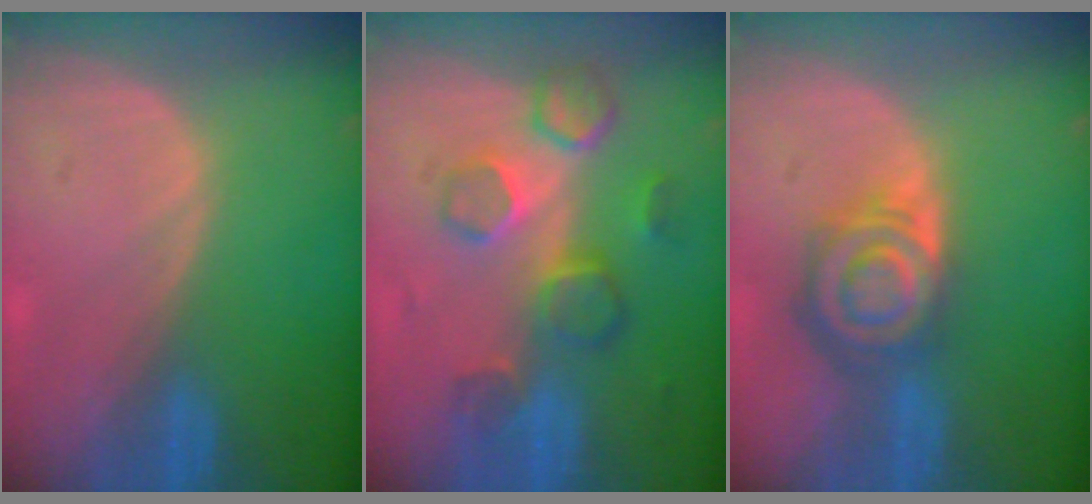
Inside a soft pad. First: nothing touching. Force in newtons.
{"total": 8.6, "press": 7.7, "slide": 3.9}
{"total": 7.9, "press": 7.0, "slide": 3.8}